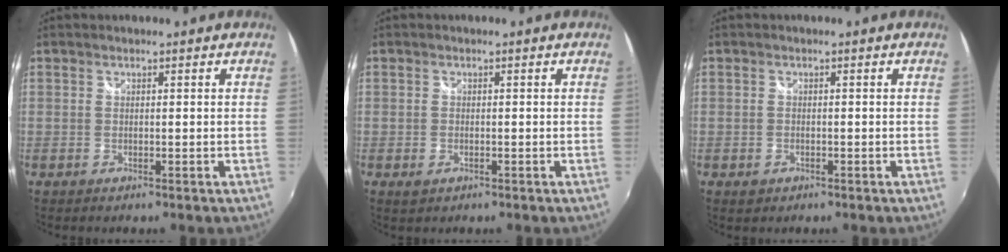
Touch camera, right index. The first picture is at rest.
{"total": 1.6, "force": [-0.6, 1.2, 0.9], "torque": [-0.017, -0.002, -0.009]}
{"total": 1.8, "force": [-0.8, 1.4, 0.7], "torque": [-0.015, 0.000, -0.009]}